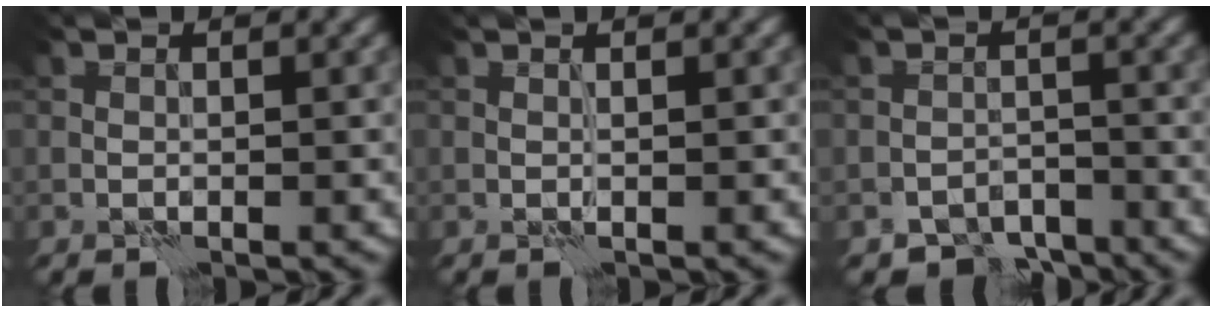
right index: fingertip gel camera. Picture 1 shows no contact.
{"total": 0.6, "force": [0.2, -0.5, -0.2], "torque": [0.001, 0.001, 0.003]}
{"total": 3.7, "force": [-3.3, 1.6, 0.6], "torque": [0.005, 0.002, -0.057]}